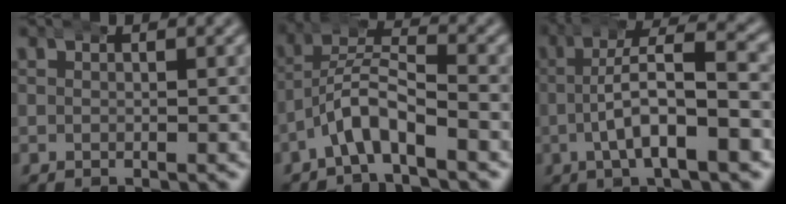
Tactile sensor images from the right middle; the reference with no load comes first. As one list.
[{"total": 4.9, "force": [-1.8, 3.1, 3.3], "torque": [-0.060, -0.006, -0.040]}, {"total": 6.6, "force": [-1.1, 2.2, 6.1], "torque": [-0.091, 0.006, -0.023]}]